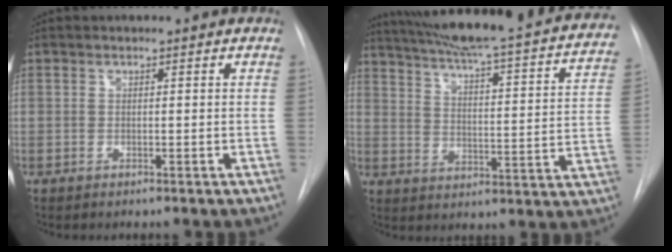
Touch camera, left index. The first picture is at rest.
{"total": 30.7, "force": [26.6, 3.5, 14.9], "torque": [-0.228, -0.065, 0.327]}